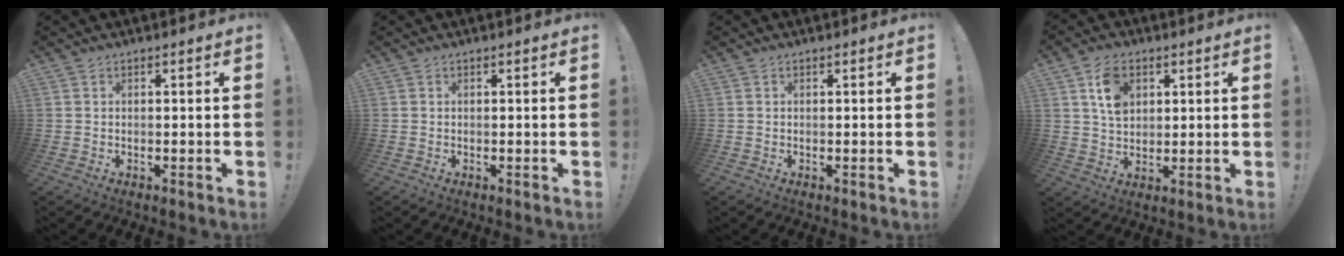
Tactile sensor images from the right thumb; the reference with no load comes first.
{"total": 0.0}
{"total": 0.0}
{"total": 8.5, "force": [3.3, 5.9, 5.1], "torque": [-0.082, 0.000, 0.064]}